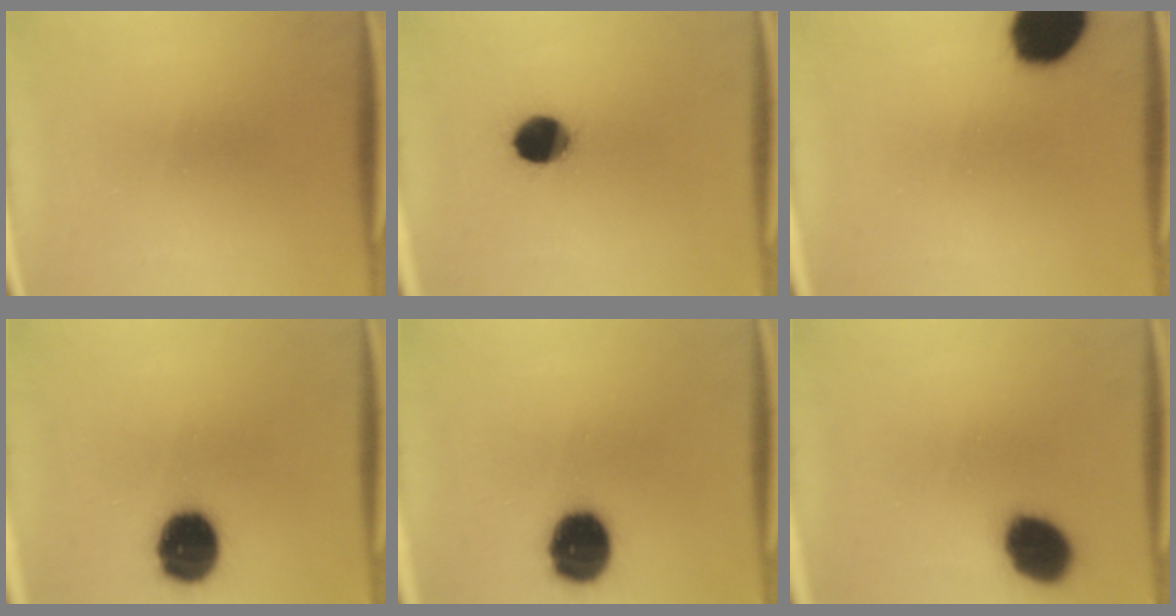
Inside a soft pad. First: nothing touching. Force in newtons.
{"total": 10.1}
{"total": 15.1}
{"total": 14.8}
{"total": 14.8}
{"total": 10.7}